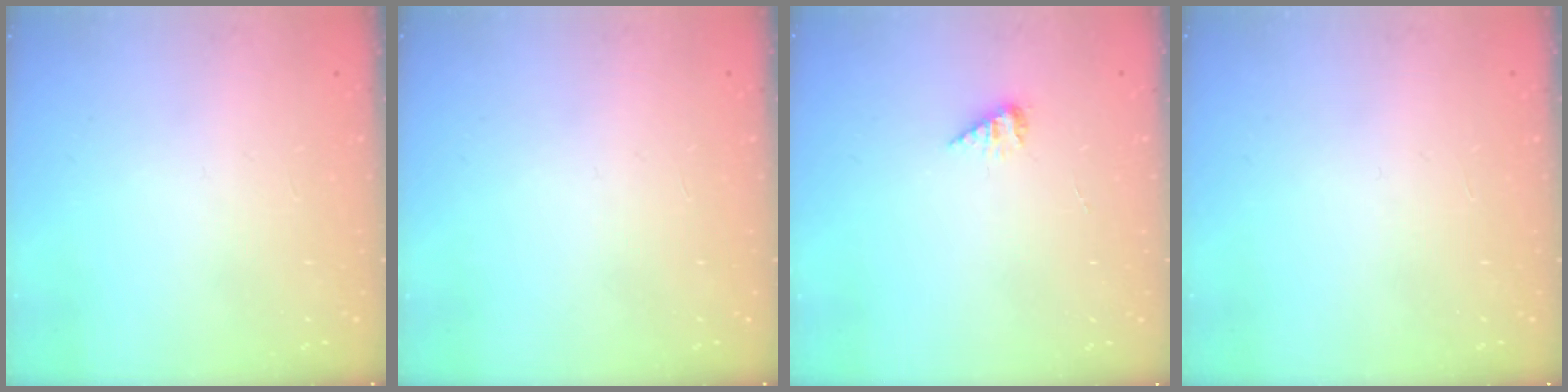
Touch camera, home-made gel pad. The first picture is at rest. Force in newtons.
{"total": 0.0}
{"total": 3.6, "press": 3.6, "slide": 0.4}
{"total": 0.0}